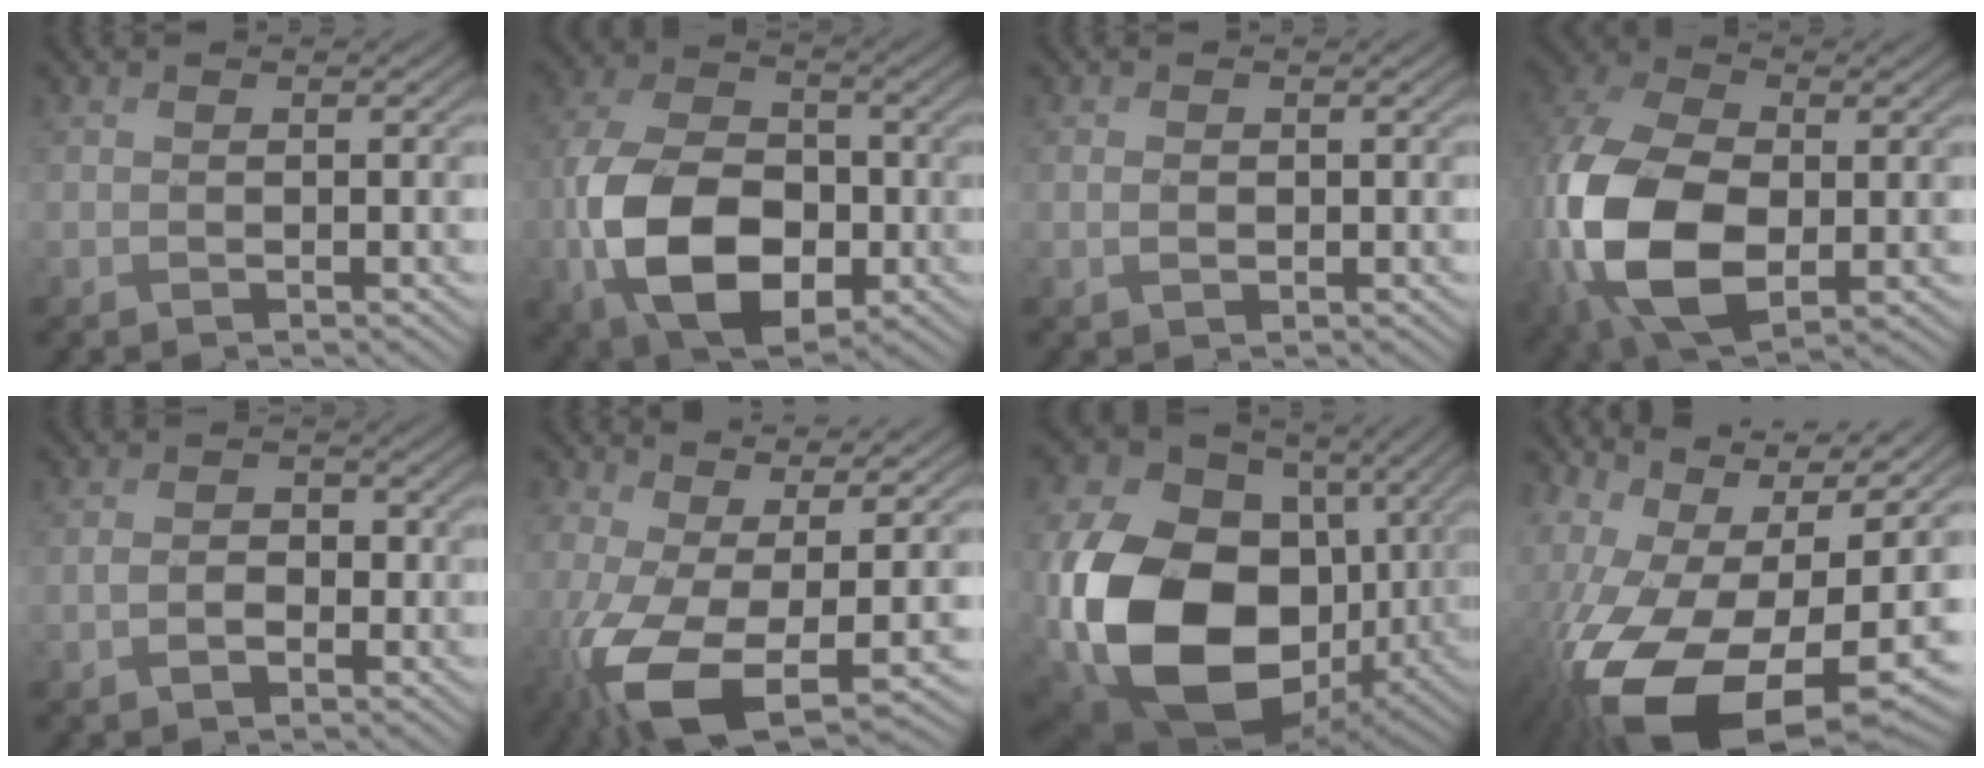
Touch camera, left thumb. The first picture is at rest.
{"total": 14.0, "force": [-3.8, 9.0, 10.0], "torque": [-0.237, -0.028, -0.080]}
{"total": 1.2, "force": [0.0, 0.8, 0.9], "torque": [-0.021, -0.002, 0.001]}
{"total": 18.7, "force": [-2.9, 11.8, 14.2], "torque": [-0.355, -0.035, -0.039]}
{"total": 2.8, "force": [-1.1, 2.0, 1.6], "torque": [-0.031, 0.002, -0.022]}
{"total": 12.4, "force": [-1.9, 6.5, 10.4], "torque": [-0.250, -0.033, -0.021]}
{"total": 21.6, "force": [-3.0, 15.6, 14.5], "torque": [-0.367, -0.049, -0.034]}
{"total": 20.7, "force": [-4.4, 12.2, 16.2], "torque": [-0.332, -0.074, -0.032]}